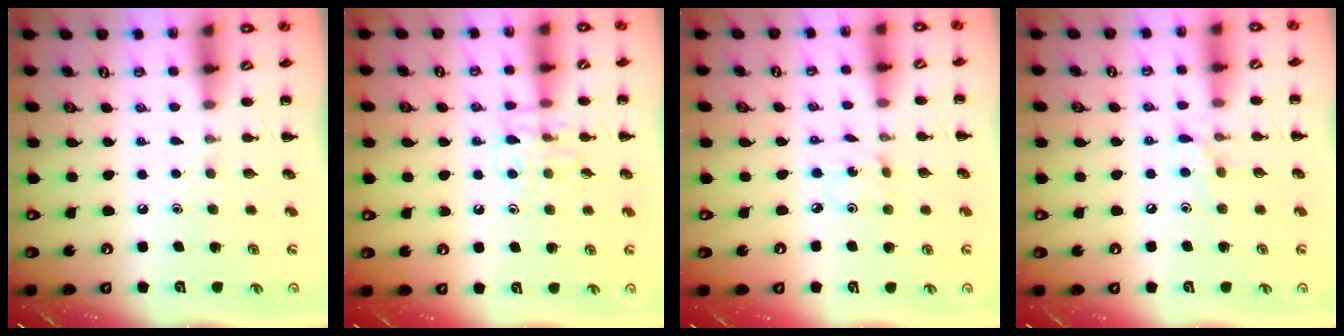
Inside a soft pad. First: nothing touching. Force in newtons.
{"total": 8.1, "press": 8.1, "slide": 0.4}
{"total": 1.0, "press": 1.0, "slide": 0.3}
{"total": 6.9, "press": 6.7, "slide": 1.4}